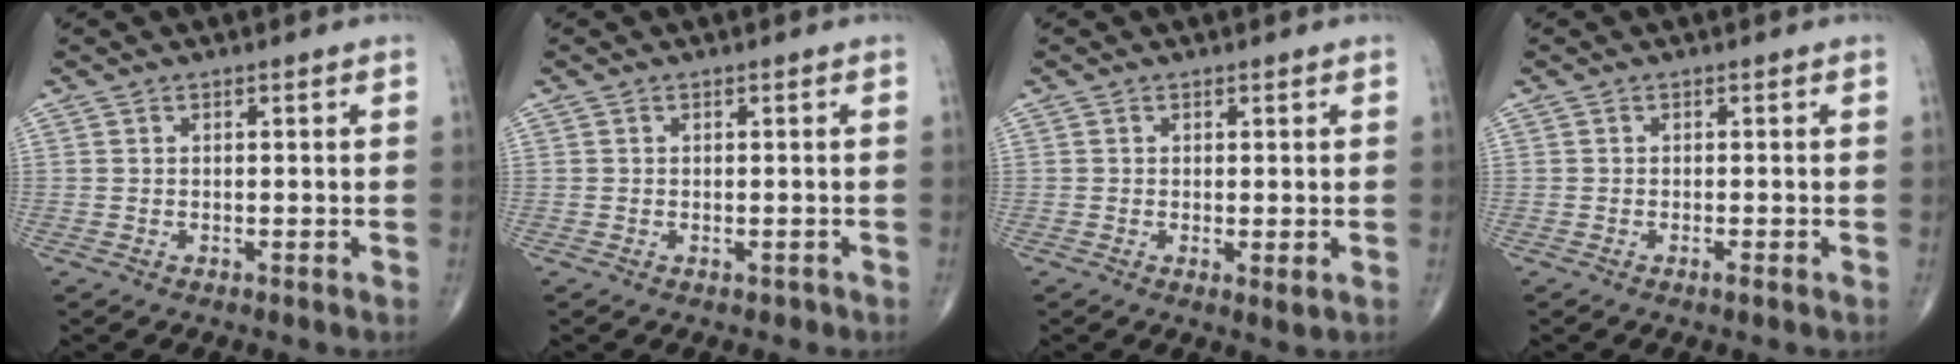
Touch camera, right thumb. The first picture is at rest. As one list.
[{"total": 0.6, "force": [-0.3, 0.4, 0.2], "torque": [0.003, 0.001, -0.004]}, {"total": 1.7, "force": [-0.1, 0.5, 1.6], "torque": [-0.030, -0.009, -0.003]}, {"total": 0.9, "force": [-0.5, 0.1, 0.7], "torque": [-0.015, -0.002, -0.010]}]